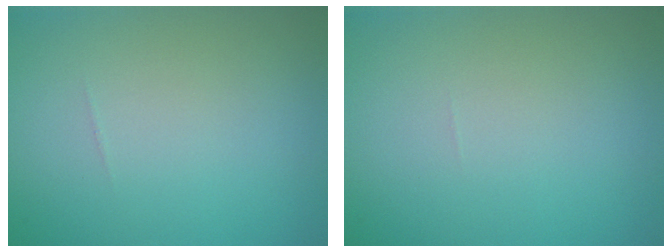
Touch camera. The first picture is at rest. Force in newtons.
{"total": 0.0}